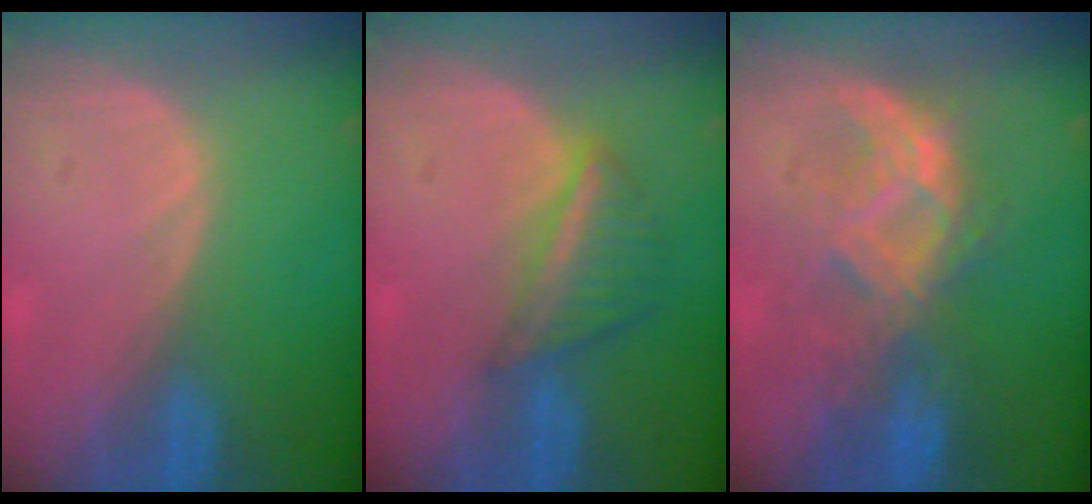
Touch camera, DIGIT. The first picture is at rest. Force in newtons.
{"total": 5.9, "press": 5.2, "slide": 2.8}
{"total": 7.7, "press": 7.6, "slide": 0.7}